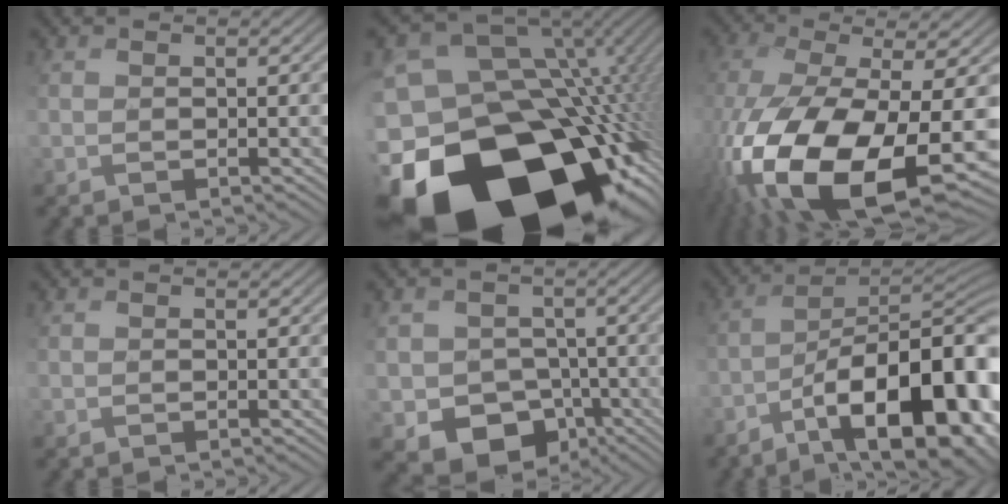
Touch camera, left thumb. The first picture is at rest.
{"total": 23.6, "force": [-11.9, 15.2, 13.5], "torque": [-0.240, -0.064, -0.155]}
{"total": 18.7, "force": [-6.4, 7.6, 15.9], "torque": [-0.347, -0.066, -0.078]}
{"total": 0.0}
{"total": 8.6, "force": [-2.7, 7.5, 3.2], "torque": [-0.050, -0.026, -0.065]}
{"total": 18.9, "force": [-9.4, 6.6, 15.0], "torque": [-0.195, -0.005, -0.131]}